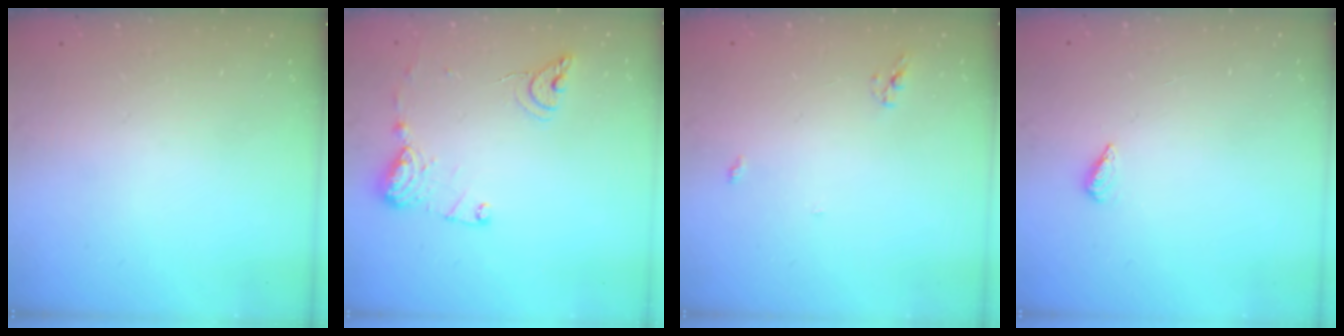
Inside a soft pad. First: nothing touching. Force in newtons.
{"total": 12.2, "press": 12.2, "slide": 1.0}
{"total": 3.3, "press": 3.3, "slide": 0.2}
{"total": 2.3, "press": 2.2, "slide": 0.8}